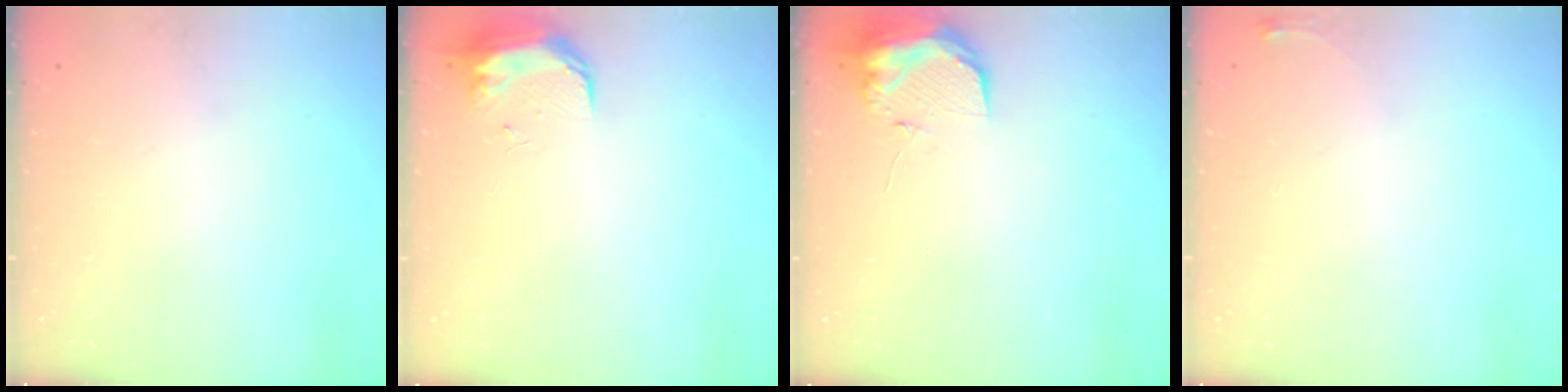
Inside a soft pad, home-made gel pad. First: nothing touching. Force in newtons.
{"total": 8.9, "press": 8.9, "slide": 0.8}
{"total": 9.5, "press": 9.4, "slide": 1.0}
{"total": 3.6, "press": 3.6, "slide": 0.5}